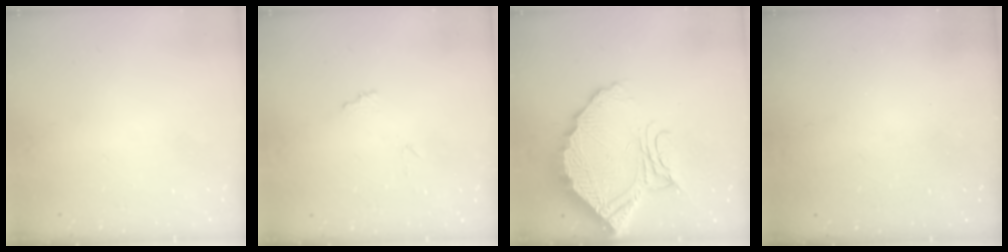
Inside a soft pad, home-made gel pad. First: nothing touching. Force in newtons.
{"total": 6.2, "press": 6.2, "slide": 0.3}
{"total": 17.3, "press": 17.2, "slide": 1.9}
{"total": 3.2, "press": 3.2, "slide": 0.1}